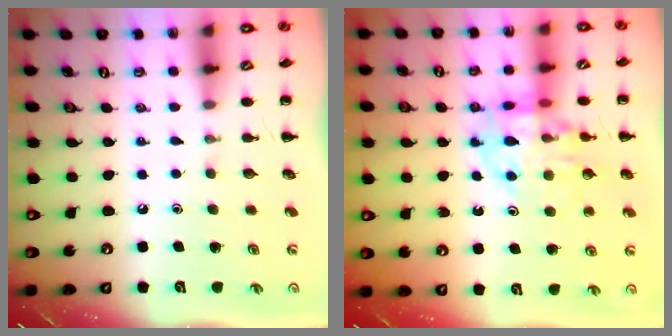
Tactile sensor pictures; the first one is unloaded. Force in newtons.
{"total": 12.6, "press": 12.5, "slide": 2.2}